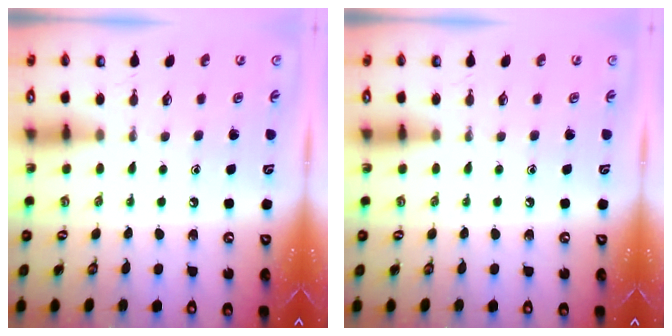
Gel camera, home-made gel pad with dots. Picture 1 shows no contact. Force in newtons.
{"total": 0.0}